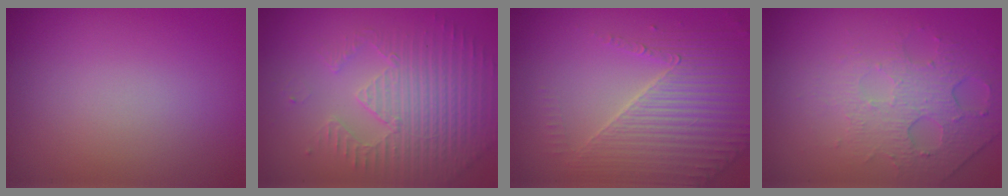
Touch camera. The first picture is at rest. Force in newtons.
{"total": 3.8, "press": 3.7, "slide": 1.0}
{"total": 4.3, "press": 4.0, "slide": 1.6}
{"total": 4.7, "press": 3.2, "slide": 3.5}